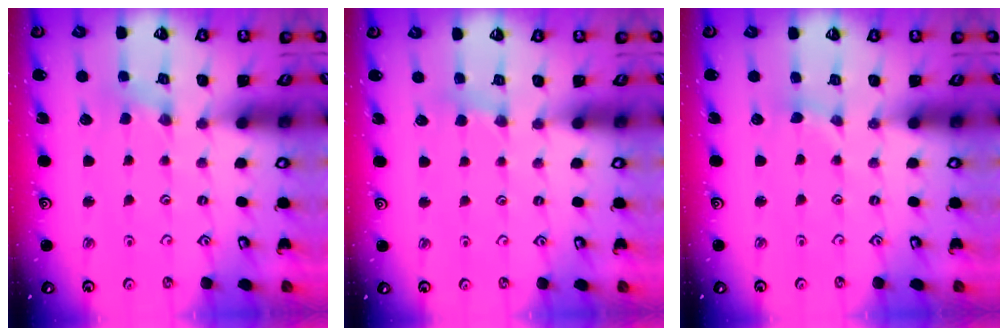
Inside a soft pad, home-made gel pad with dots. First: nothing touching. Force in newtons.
{"total": 3.0, "press": 3.0, "slide": 0.4}
{"total": 1.0, "press": 1.0, "slide": 0.2}